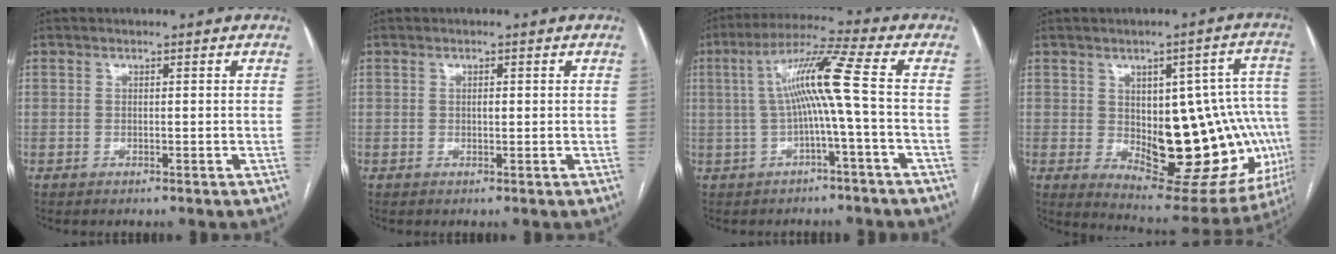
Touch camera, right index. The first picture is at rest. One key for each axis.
{"total": 0.8, "fx": 0.1, "fy": 0.3, "fz": 0.8, "tx": -0.014, "ty": 0.000, "tz": 0.002}
{"total": 9.1, "fx": -0.2, "fy": -1.5, "fz": 9.0, "tx": -0.166, "ty": 0.025, "tz": 0.002}
{"total": 22.4, "fx": -2.4, "fy": 9.8, "fz": 20.0, "tx": -0.186, "ty": 0.027, "tz": -0.002}